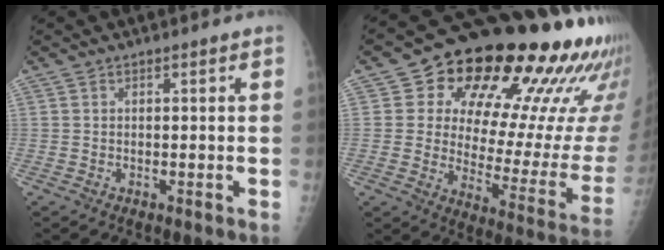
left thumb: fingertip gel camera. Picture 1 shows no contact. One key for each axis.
{"total": 27.6, "fx": 15.8, "fy": 11.9, "fz": 19.2, "tx": -0.232, "ty": -0.050, "tz": 0.215}